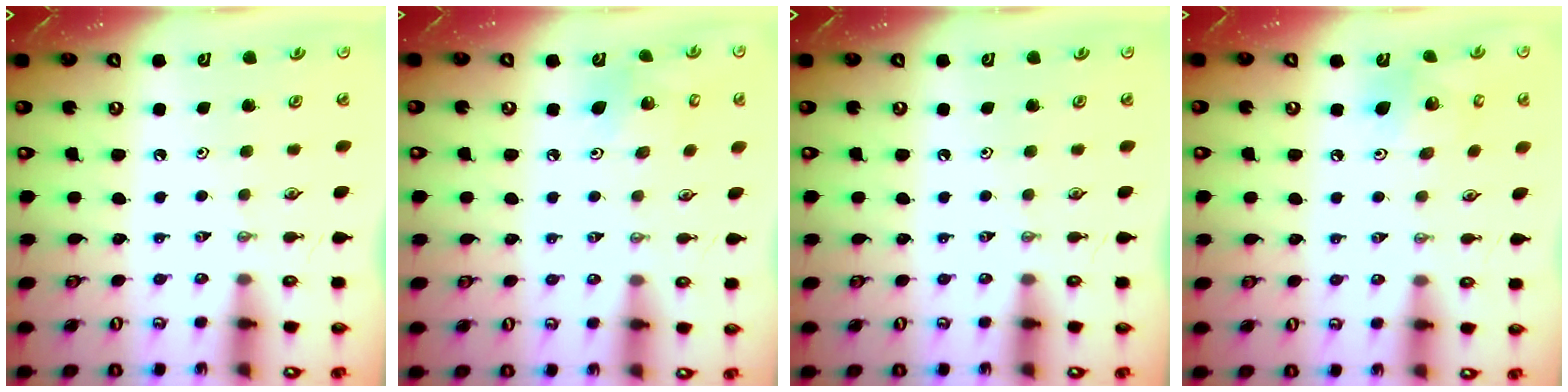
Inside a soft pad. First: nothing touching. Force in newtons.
{"total": 6.5, "press": 6.1, "slide": 2.4}
{"total": 0.0}
{"total": 10.9, "press": 10.5, "slide": 2.9}